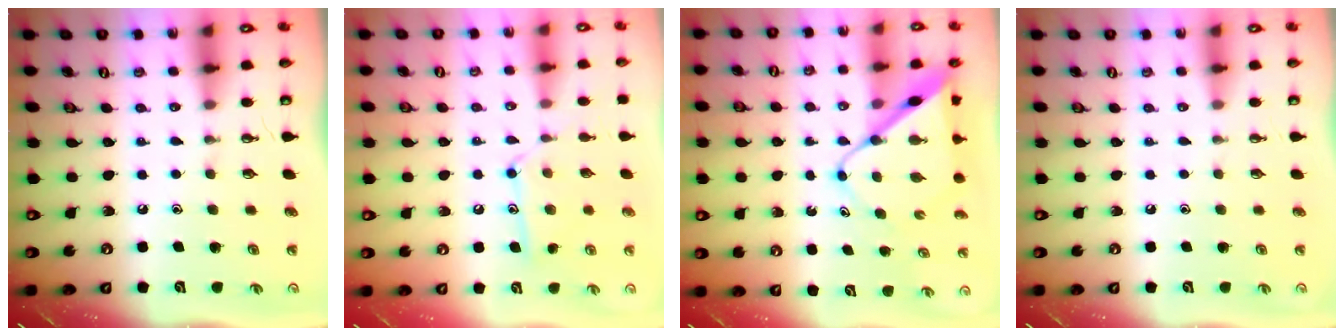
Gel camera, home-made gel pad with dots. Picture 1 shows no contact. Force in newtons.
{"total": 11.6, "press": 11.6, "slide": 0.7}
{"total": 9.8, "press": 9.8, "slide": 0.6}
{"total": 0.0}